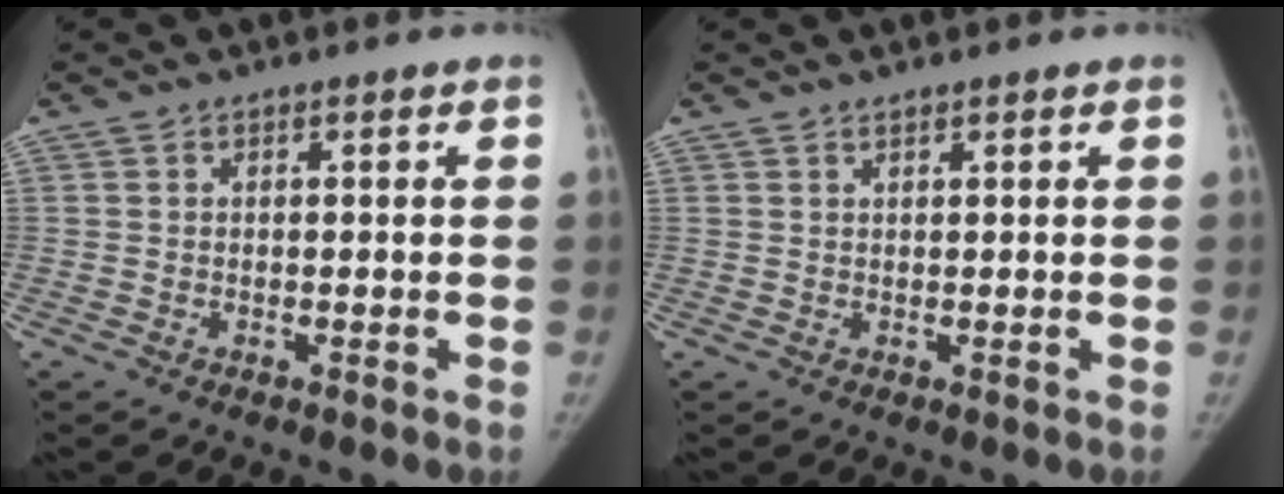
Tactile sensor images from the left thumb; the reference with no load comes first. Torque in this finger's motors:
{"motor_torque": [-0.24, -0.06, -0.38, -0.03, -0.10]}